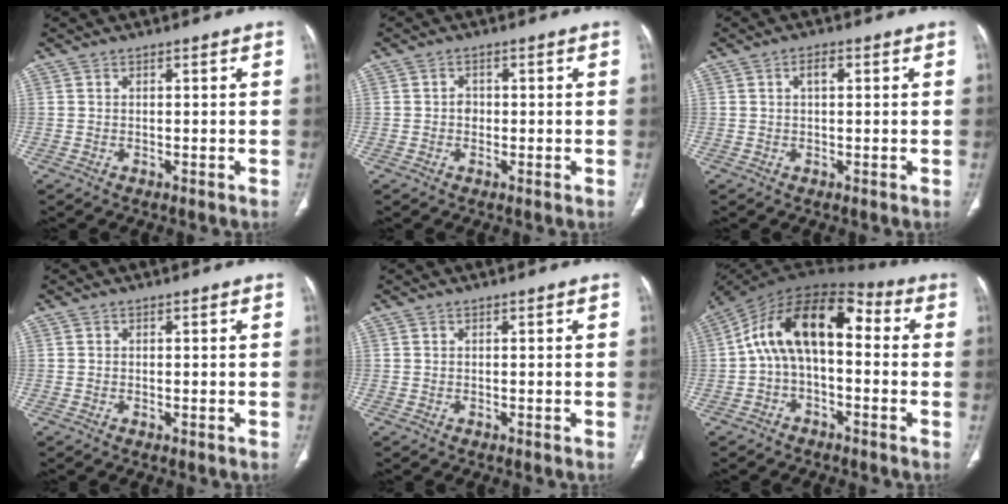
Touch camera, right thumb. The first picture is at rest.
{"total": 1.6, "force": [-0.1, 1.4, 0.8], "torque": [-0.005, 0.005, -0.004]}
{"total": 2.3, "force": [0.7, 1.1, 1.9], "torque": [-0.034, 0.007, 0.013]}
{"total": 0.0}
{"total": 0.0}
{"total": 14.9, "force": [0.7, 8.3, 12.4], "torque": [-0.194, 0.055, -0.002]}